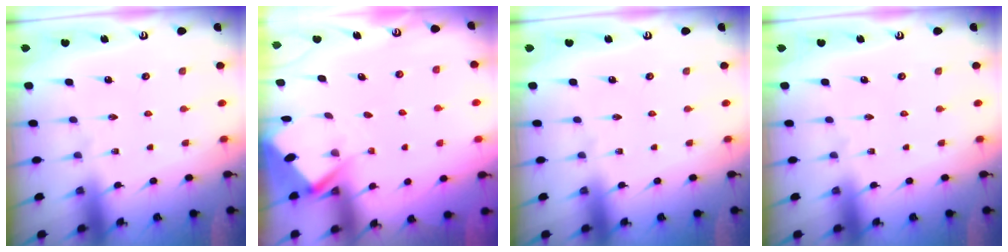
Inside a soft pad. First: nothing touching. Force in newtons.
{"total": 2.7, "press": 2.7, "slide": 0.3}
{"total": 0.0}
{"total": 0.0}